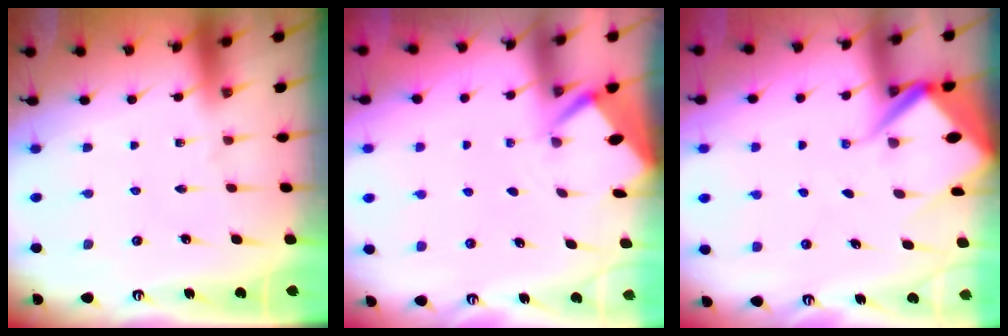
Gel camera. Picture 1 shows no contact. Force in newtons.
{"total": 2.6, "press": 2.6, "slide": 0.0}
{"total": 6.4, "press": 6.4, "slide": 0.6}